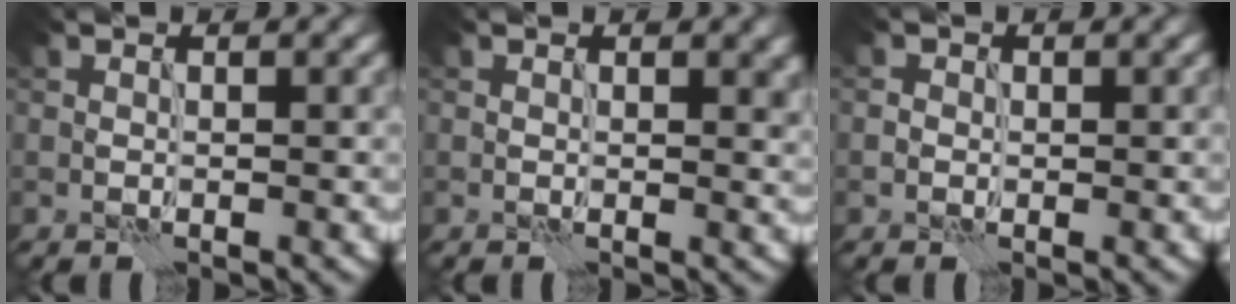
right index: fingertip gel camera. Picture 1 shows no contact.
{"total": 2.1, "force": [0.8, 1.0, 1.7], "torque": [-0.013, 0.001, 0.016]}
{"total": 0.7, "force": [-0.2, 0.6, 0.0], "torque": [-0.001, 0.000, -0.003]}